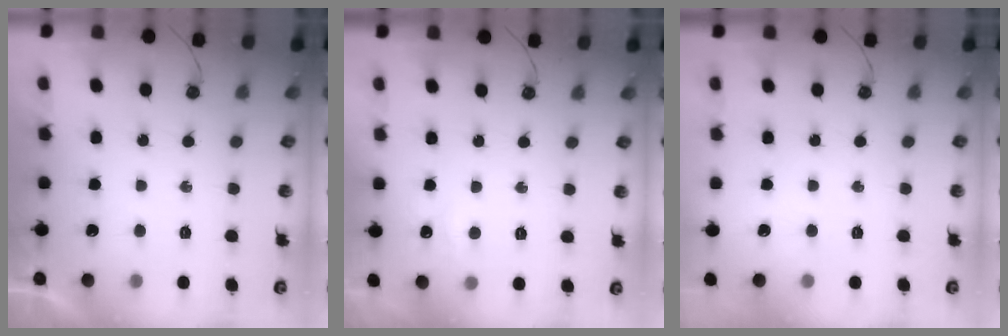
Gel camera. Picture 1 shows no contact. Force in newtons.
{"total": 3.6, "press": 3.5, "slide": 0.5}
{"total": 0.0}